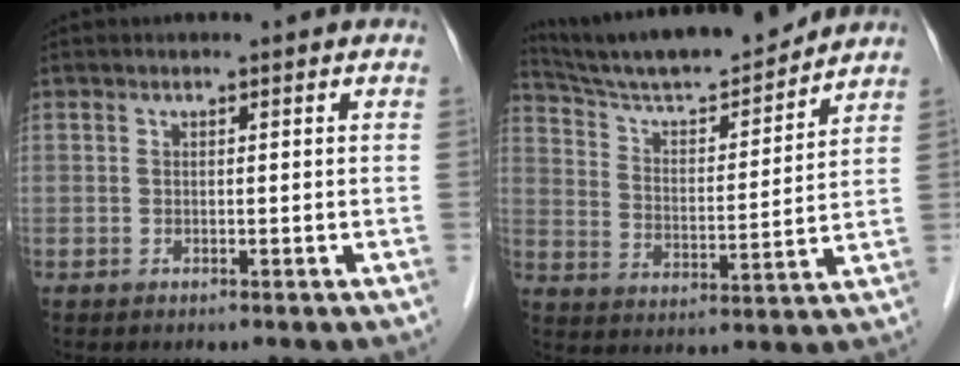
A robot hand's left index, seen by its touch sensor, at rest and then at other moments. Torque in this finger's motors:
{"motor_torque": [-0.16, -0.55, 0.17, 0.05]}